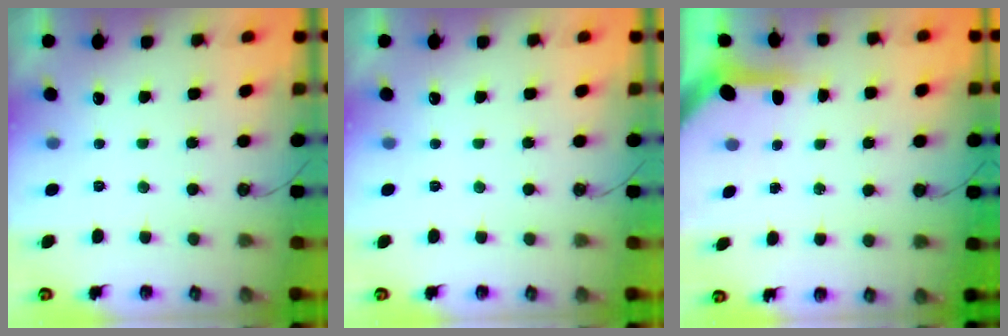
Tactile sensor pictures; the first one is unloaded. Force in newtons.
{"total": 0.0}
{"total": 6.2, "press": 6.2, "slide": 0.4}